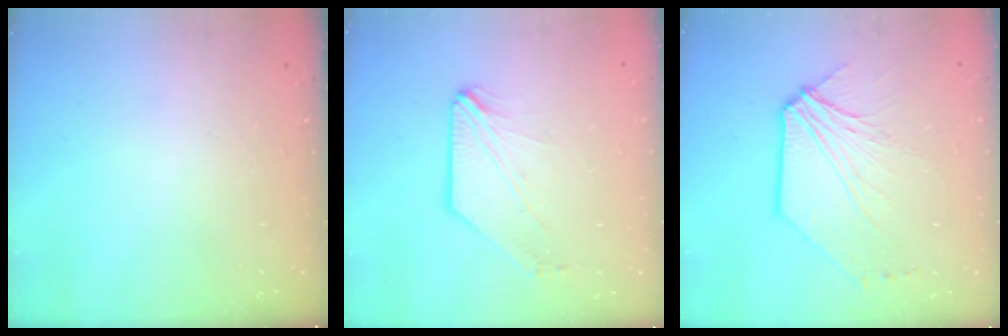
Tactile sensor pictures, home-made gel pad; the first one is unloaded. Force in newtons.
{"total": 1.3, "press": 1.3, "slide": 0.3}
{"total": 10.0, "press": 9.9, "slide": 1.1}